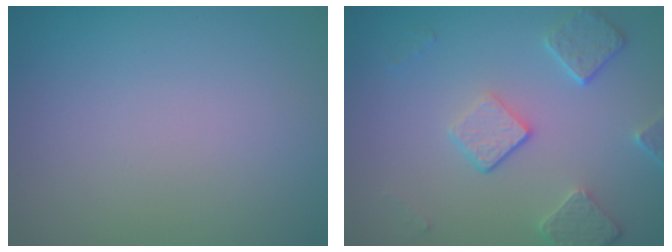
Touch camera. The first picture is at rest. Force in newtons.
{"total": 4.0, "press": 3.2, "slide": 2.5}